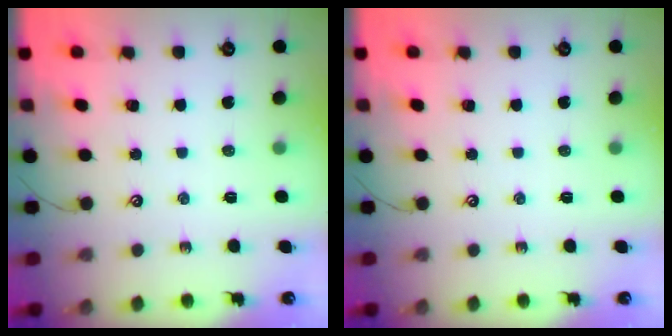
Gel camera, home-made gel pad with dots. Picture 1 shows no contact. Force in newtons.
{"total": 0.0}